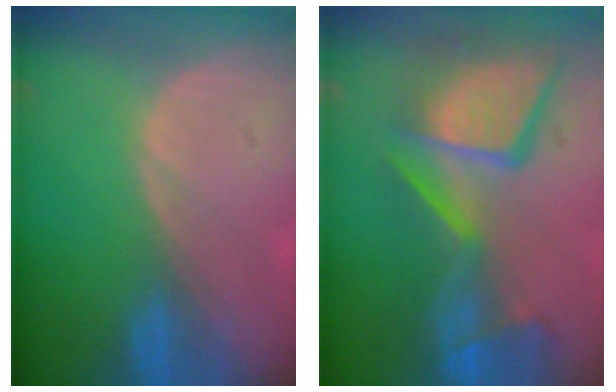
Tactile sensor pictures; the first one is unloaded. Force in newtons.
{"total": 13.9, "press": 11.3, "slide": 8.1}